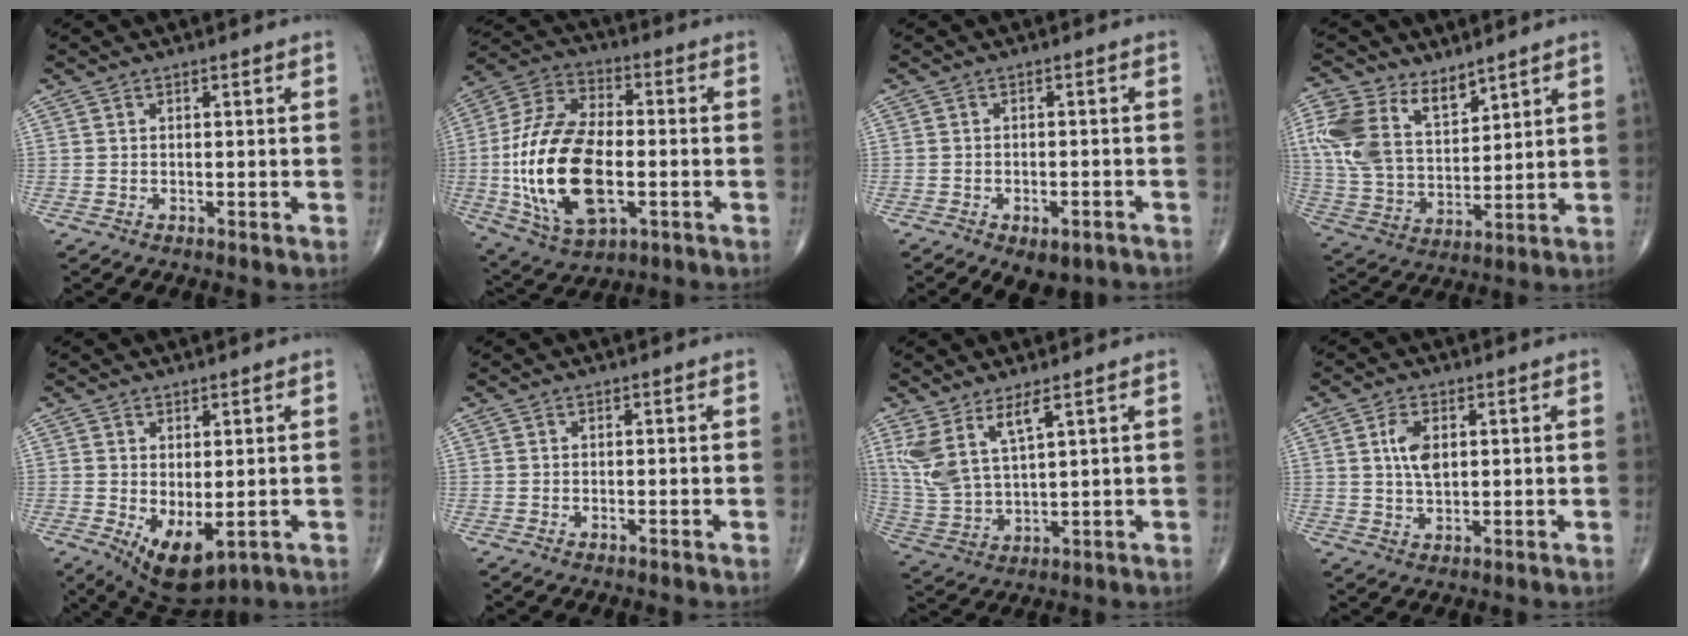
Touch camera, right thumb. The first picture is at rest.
{"total": 22.5, "force": [-3.4, 12.0, 18.7], "torque": [-0.372, 0.011, -0.052]}
{"total": 6.4, "force": [-4.0, 3.4, 3.7], "torque": [-0.047, 0.021, -0.051]}
{"total": 14.5, "force": [7.8, 8.5, 8.8], "torque": [-0.166, -0.027, 0.165]}
{"total": 8.0, "force": [-1.6, 3.8, 6.8], "torque": [-0.104, -0.012, -0.005]}
{"total": 0.0}
{"total": 9.6, "force": [5.2, 3.1, 7.4], "torque": [-0.168, -0.027, 0.120]}
{"total": 5.3, "force": [1.3, 2.9, 4.2], "torque": [-0.077, -0.004, 0.025]}